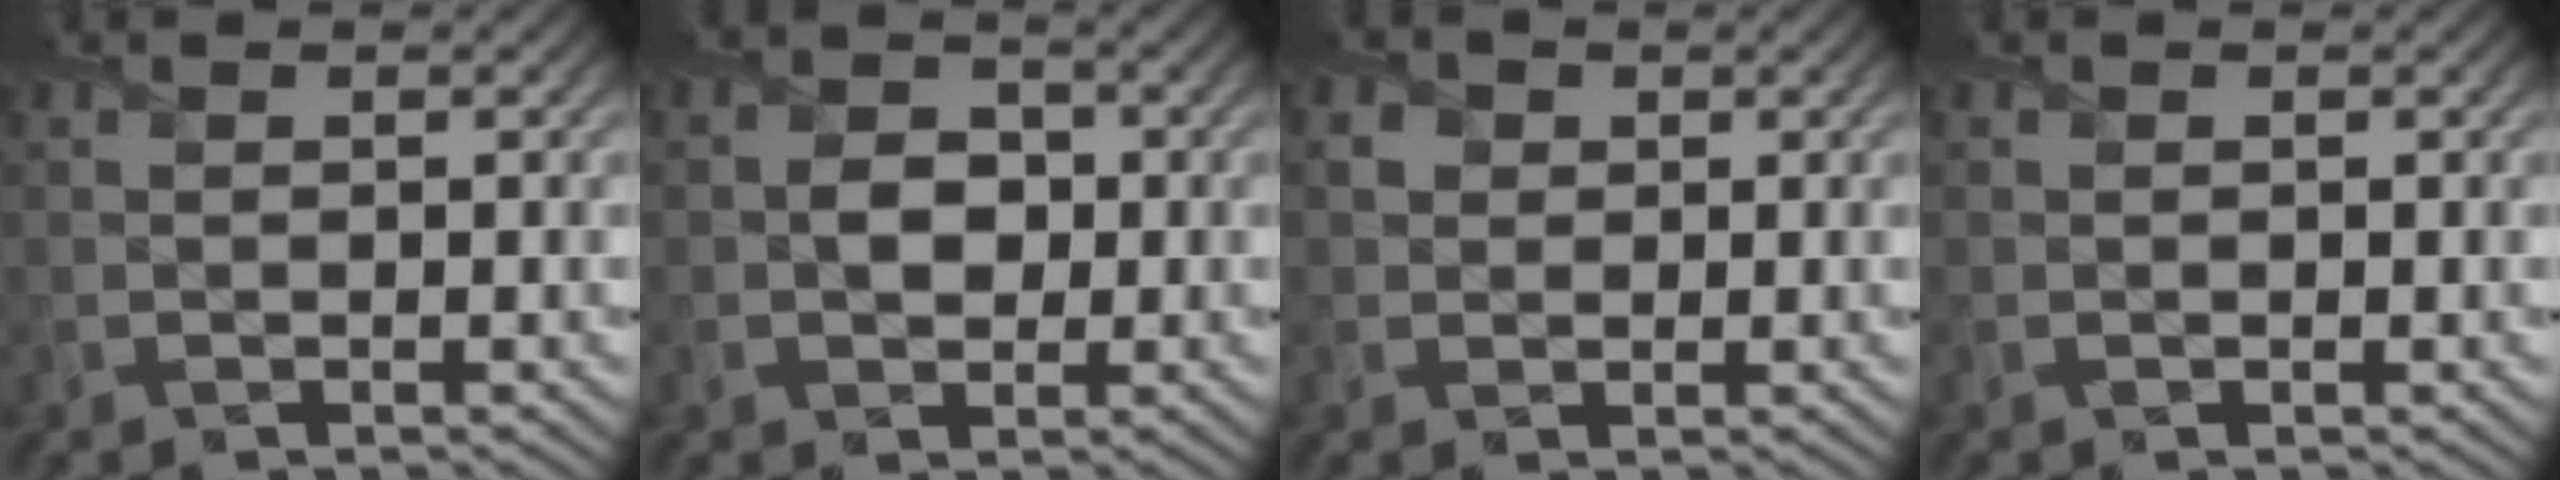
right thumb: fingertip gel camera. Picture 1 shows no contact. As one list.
[{"total": 2.8, "force": [-0.4, 2.3, 1.5], "torque": [-0.026, -0.003, -0.014]}, {"total": 1.7, "force": [0.5, 1.6, 0.3], "torque": [-0.005, -0.001, 0.005]}, {"total": 0.0}]